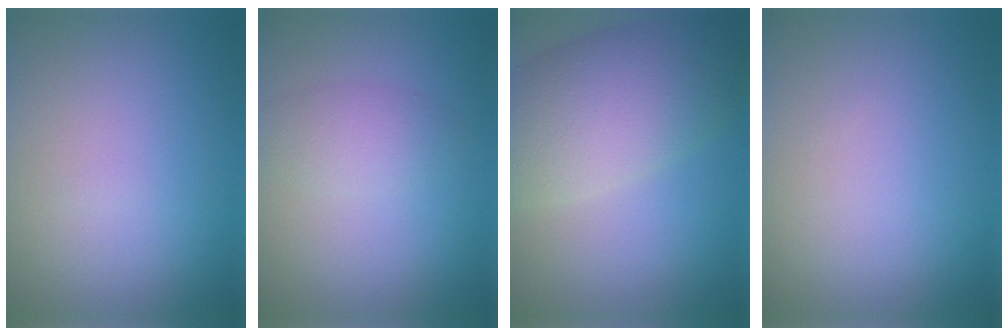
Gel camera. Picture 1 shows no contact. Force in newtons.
{"total": 2.3, "press": 2.3, "slide": 0.1}
{"total": 8.6, "press": 8.6, "slide": 0.4}
{"total": 0.0}